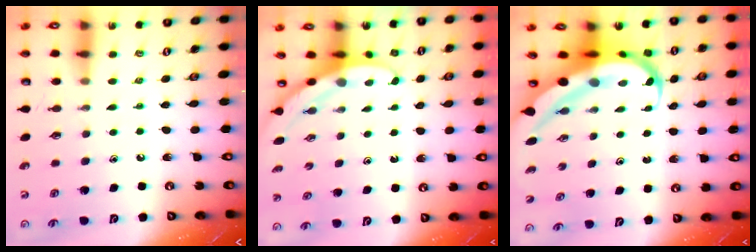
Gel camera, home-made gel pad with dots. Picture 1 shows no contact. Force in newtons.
{"total": 3.1, "press": 3.1, "slide": 0.2}
{"total": 11.3, "press": 11.3, "slide": 1.3}